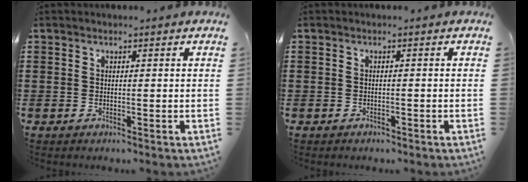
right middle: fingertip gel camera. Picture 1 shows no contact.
{"total": 0.6, "force": [-0.6, 0.1, 0.0], "torque": [-0.003, -0.001, -0.012]}